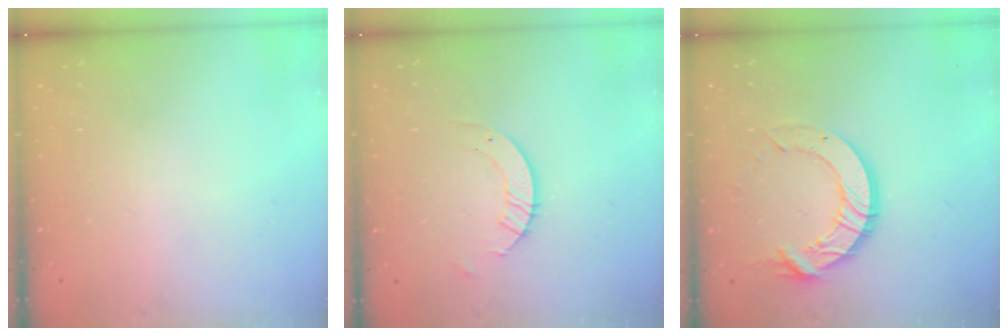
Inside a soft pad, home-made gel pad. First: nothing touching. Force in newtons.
{"total": 3.7, "press": 3.7, "slide": 0.2}
{"total": 11.6, "press": 11.6, "slide": 1.2}